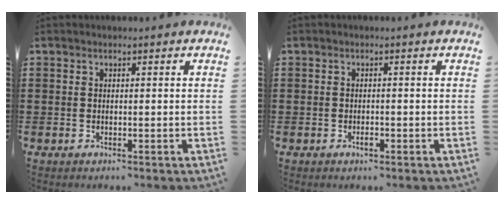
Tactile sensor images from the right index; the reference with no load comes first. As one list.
[{"total": 1.1, "force": [-0.6, 0.4, 0.9], "torque": [-0.019, -0.004, -0.010]}]